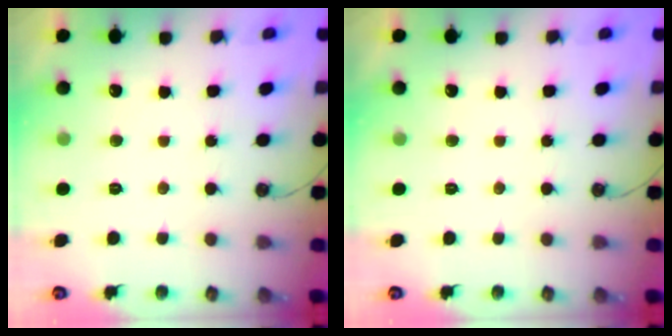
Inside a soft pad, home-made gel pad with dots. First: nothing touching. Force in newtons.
{"total": 0.0}